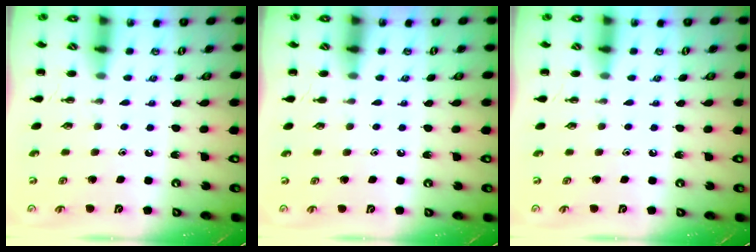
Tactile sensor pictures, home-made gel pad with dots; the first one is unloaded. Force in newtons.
{"total": 0.0}
{"total": 0.0}